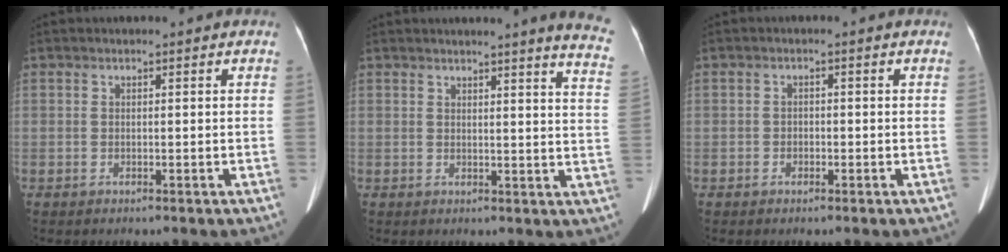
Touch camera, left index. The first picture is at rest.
{"total": 10.1, "force": [8.8, -0.8, 4.8], "torque": [-0.045, -0.064, 0.068]}
{"total": 1.1, "force": [-0.7, 0.9, 0.3], "torque": [-0.005, 0.004, -0.011]}